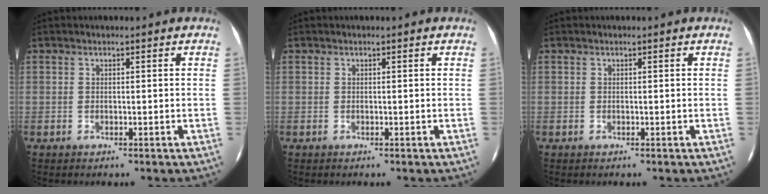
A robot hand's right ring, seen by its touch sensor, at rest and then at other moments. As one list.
[{"total": 0.0}, {"total": 0.0}]